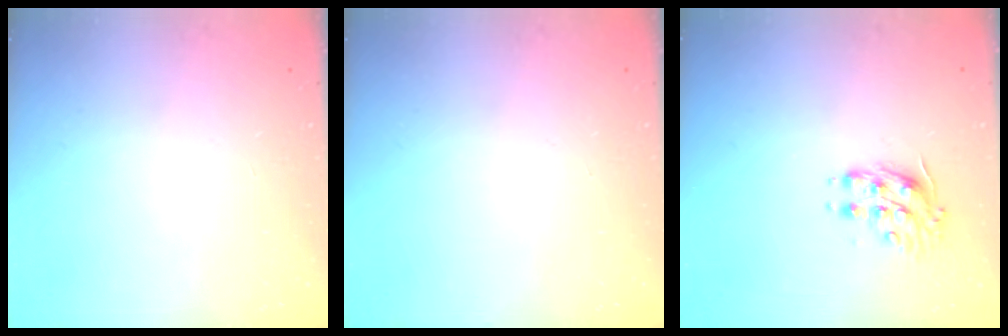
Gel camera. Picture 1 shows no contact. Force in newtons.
{"total": 0.0}
{"total": 8.2, "press": 8.2, "slide": 0.4}